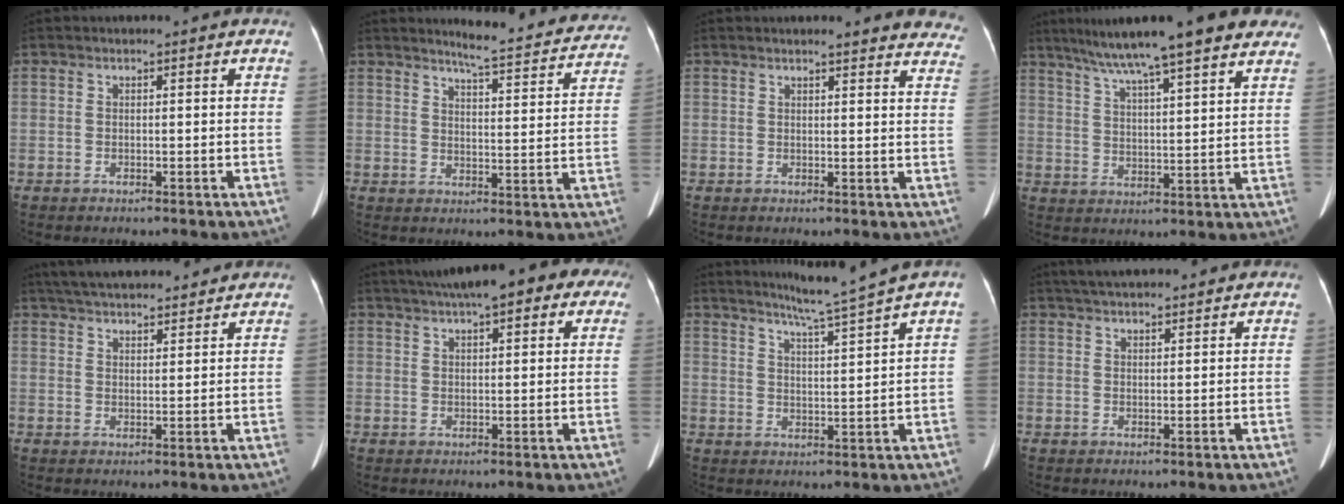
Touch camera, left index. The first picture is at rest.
{"total": 14.0, "force": [13.2, 1.8, 4.4], "torque": [-0.048, -0.026, 0.146]}
{"total": 14.3, "force": [13.5, 2.3, 4.2], "torque": [-0.017, -0.025, 0.127]}
{"total": 19.5, "force": [15.5, 1.8, 11.8], "torque": [-0.189, 0.034, 0.215]}
{"total": 15.1, "force": [13.5, 3.2, 6.0], "torque": [-0.103, 0.044, 0.200]}
{"total": 15.5, "force": [10.9, 4.7, 10.1], "torque": [-0.152, 0.059, 0.139]}
{"total": 9.2, "force": [8.0, -2.5, 3.9], "torque": [-0.071, -0.021, 0.126]}
{"total": 9.5, "force": [8.3, 1.7, 4.2], "torque": [-0.063, 0.037, 0.120]}